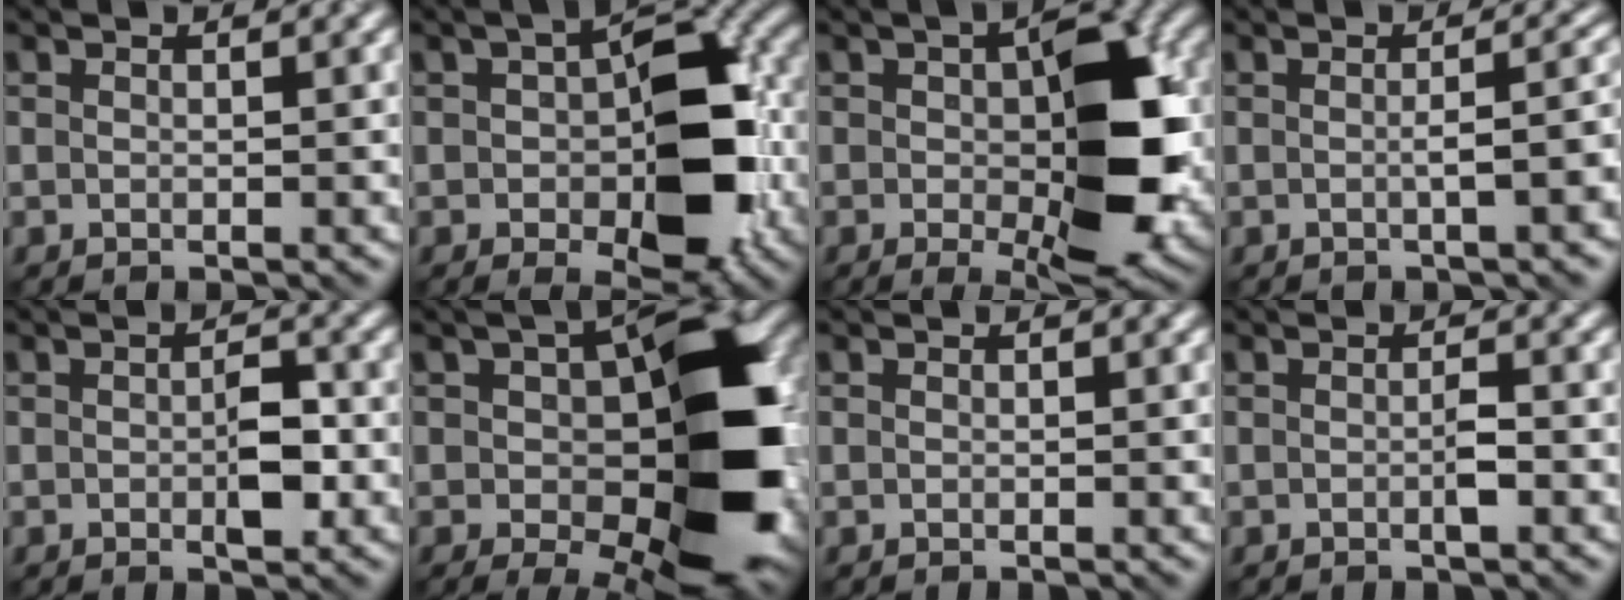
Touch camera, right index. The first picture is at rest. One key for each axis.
{"total": 10.0, "fx": -1.0, "fy": 5.3, "fz": 8.4, "tx": -0.115, "ty": 0.001, "tz": -0.011}
{"total": 10.0, "fx": -0.7, "fy": 4.4, "fz": 9.0, "tx": -0.135, "ty": -0.003, "tz": -0.003}
{"total": 4.1, "fx": -0.6, "fy": 1.4, "fz": 3.8, "tx": -0.035, "ty": 0.006, "tz": -0.004}
{"total": 2.8, "fx": -0.5, "fy": 1.2, "fz": 2.5, "tx": -0.042, "ty": -0.004, "tz": -0.008}
{"total": 13.8, "fx": -0.7, "fy": 6.8, "fz": 12.0, "tx": -0.156, "ty": -0.003, "tz": -0.010}
{"total": 0.0}
{"total": 1.2, "fx": -0.5, "fy": 0.2, "fz": 1.1, "tx": -0.020, "ty": -0.001, "tz": -0.008}